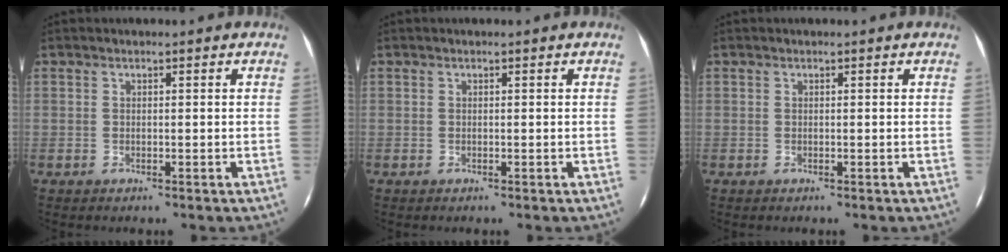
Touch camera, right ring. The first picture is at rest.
{"total": 0.0}
{"total": 0.0}